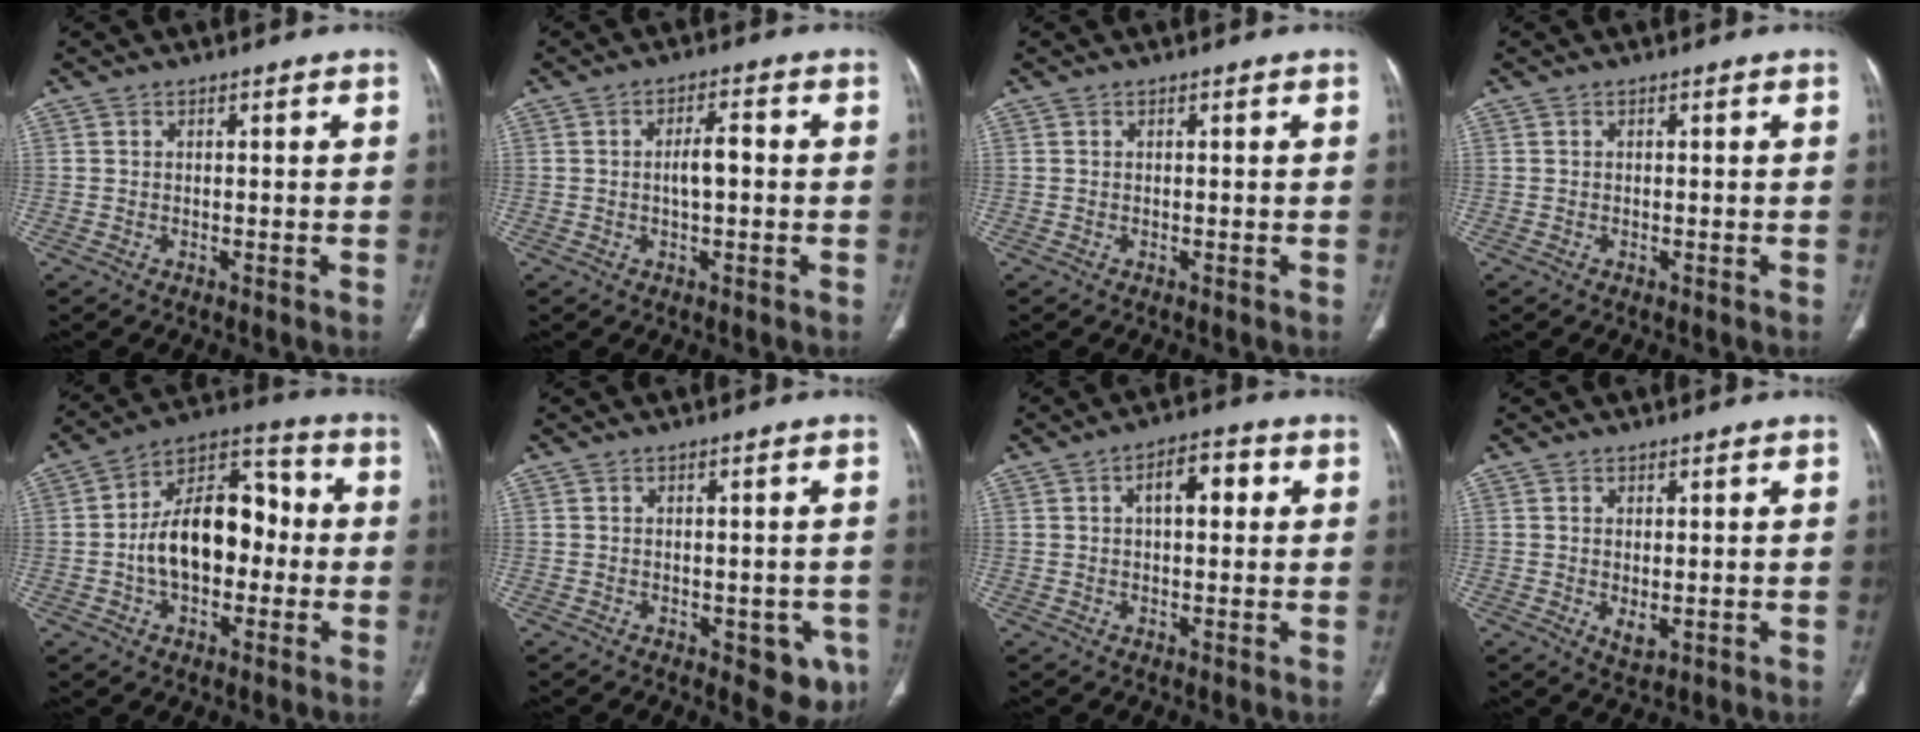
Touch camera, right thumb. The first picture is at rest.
{"total": 4.3, "force": [-0.1, 1.8, 4.0], "torque": [-0.071, 0.011, -0.005]}
{"total": 0.0}
{"total": 0.0}
{"total": 16.6, "force": [-1.4, 10.4, 12.9], "torque": [-0.186, 0.045, -0.029]}
{"total": 6.3, "force": [-2.3, 3.5, 4.8], "torque": [-0.024, -0.002, -0.021]}
{"total": 6.7, "force": [1.6, 3.3, 5.6], "torque": [-0.070, 0.012, 0.021]}
{"total": 2.7, "force": [-0.2, 1.4, 2.3], "torque": [-0.036, -0.009, 0.006]}